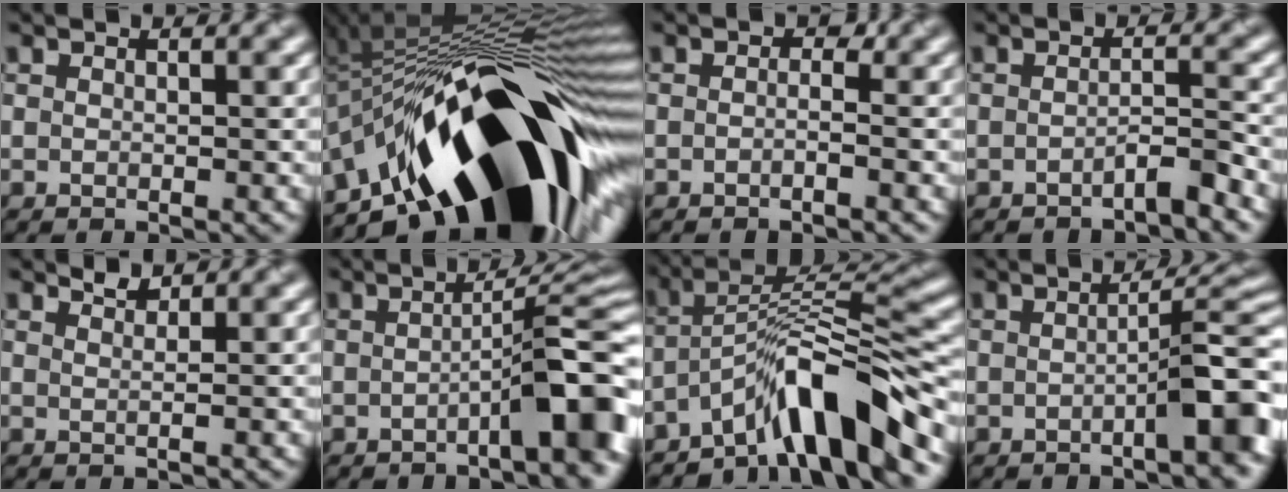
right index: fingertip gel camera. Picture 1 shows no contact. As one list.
[{"total": 20.2, "force": [-6.0, 8.6, 17.2], "torque": [-0.256, -0.012, -0.109]}, {"total": 1.2, "force": [-1.1, 0.1, 0.4], "torque": [-0.007, -0.001, -0.019]}, {"total": 2.2, "force": [-2.0, 0.2, 1.0], "torque": [-0.015, 0.005, -0.039]}, {"total": 0.8, "force": [0.6, 0.2, 0.4], "torque": [-0.001, -0.006, 0.003]}, {"total": 7.5, "force": [-2.6, 1.5, 6.8], "torque": [-0.087, 0.013, -0.052]}, {"total": 8.8, "force": [-6.3, 1.5, 6.0], "torque": [-0.085, 0.017, -0.116]}, {"total": 6.2, "force": [-2.1, 1.3, 5.7], "torque": [-0.071, 0.013, -0.040]}]